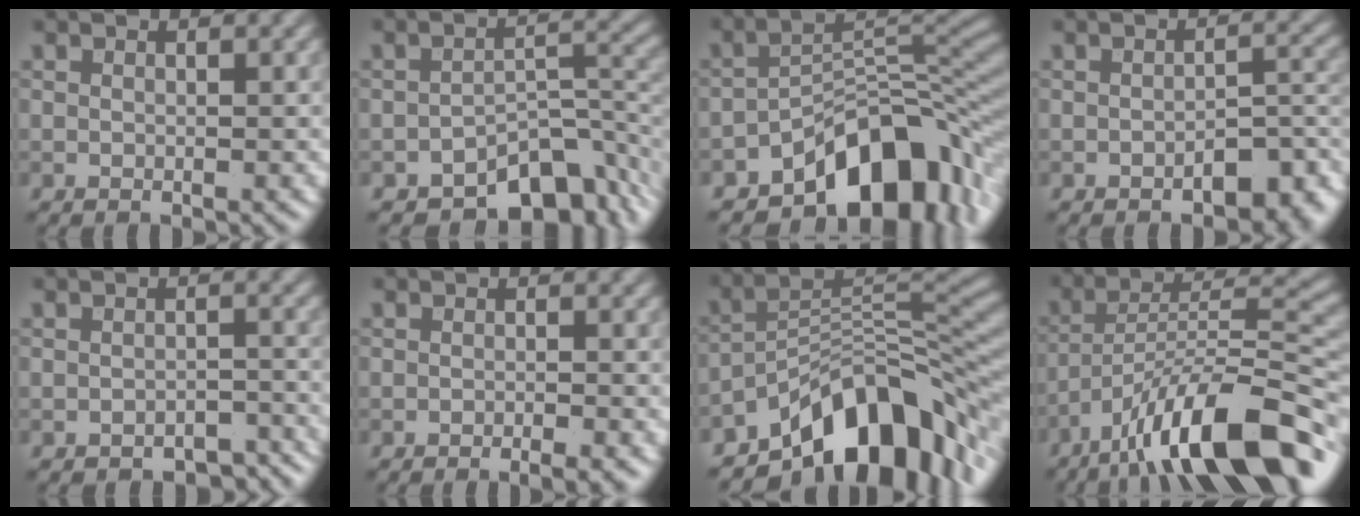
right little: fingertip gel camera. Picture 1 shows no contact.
{"total": 6.2, "force": [-4.4, 2.9, 3.3], "torque": [-0.028, 0.001, -0.074]}
{"total": 10.6, "force": [-6.5, 4.9, 6.8], "torque": [-0.075, 0.004, -0.113]}
{"total": 3.8, "force": [-2.1, 1.6, 2.7], "torque": [-0.032, 0.008, -0.030]}
{"total": 2.7, "force": [-2.3, 1.1, 0.8], "torque": [-0.006, -0.001, -0.028]}
{"total": 1.6, "force": [-1.0, 0.3, 1.2], "torque": [-0.014, -0.002, -0.016]}
{"total": 11.8, "force": [-7.7, 4.9, 7.6], "torque": [-0.104, 0.009, -0.147]}
{"total": 13.4, "force": [-8.8, 3.2, 9.6], "torque": [-0.149, 0.017, -0.157]}